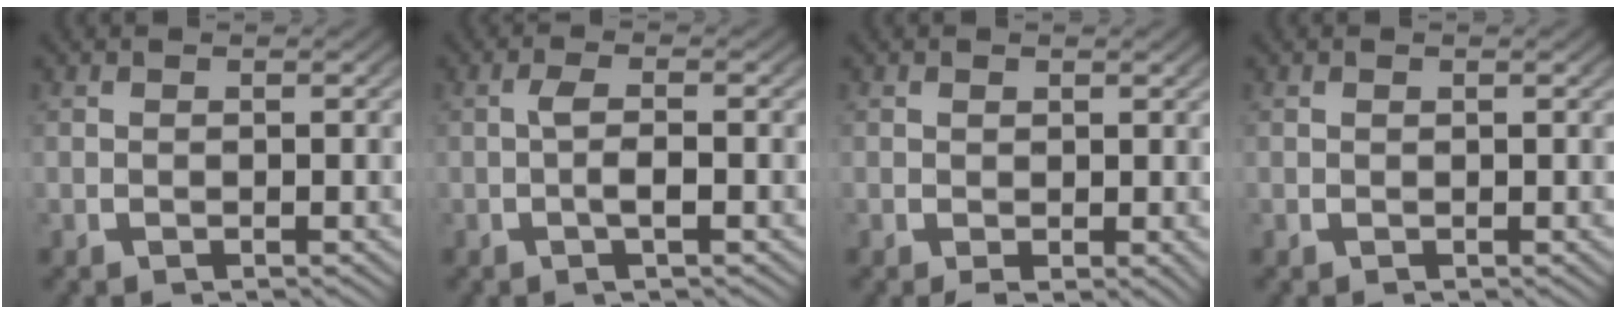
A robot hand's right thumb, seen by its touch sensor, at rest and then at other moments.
{"total": 2.3, "force": [-0.2, 0.6, 2.2], "torque": [-0.046, 0.003, -0.007]}
{"total": 1.1, "force": [0.0, 0.7, 0.9], "torque": [-0.011, -0.008, 0.006]}
{"total": 0.0}